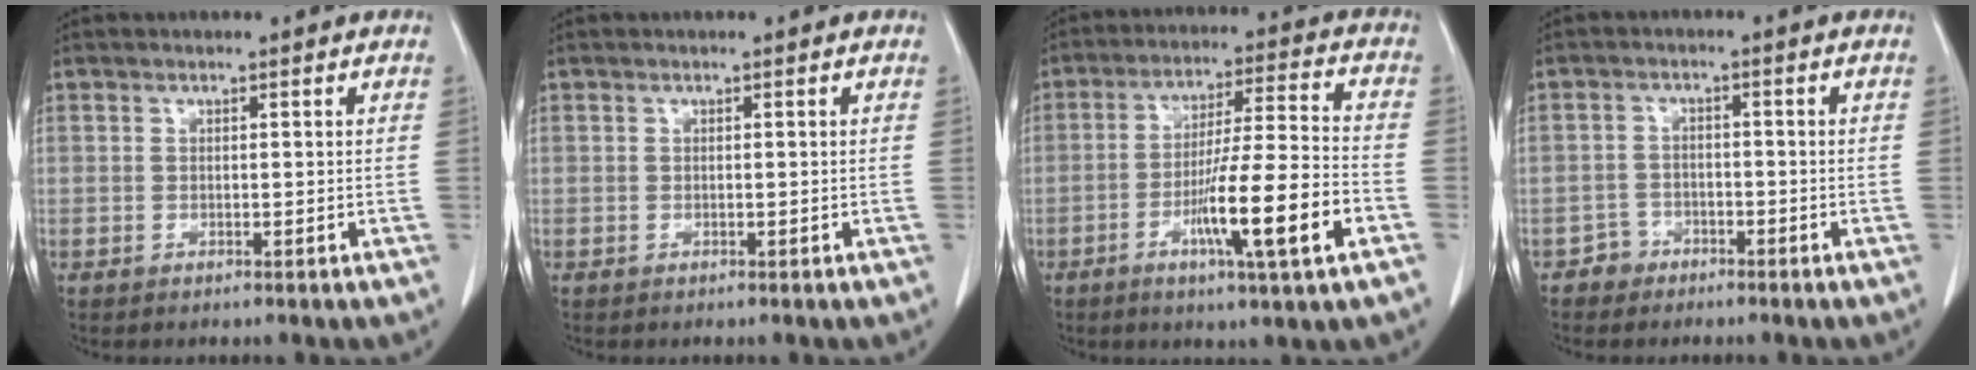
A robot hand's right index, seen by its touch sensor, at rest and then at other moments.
{"total": 0.0}
{"total": 14.0, "force": [-5.3, -0.2, 12.9], "torque": [-0.224, -0.010, -0.088]}
{"total": 2.6, "force": [-1.8, 1.8, -0.4], "torque": [0.007, 0.010, -0.037]}